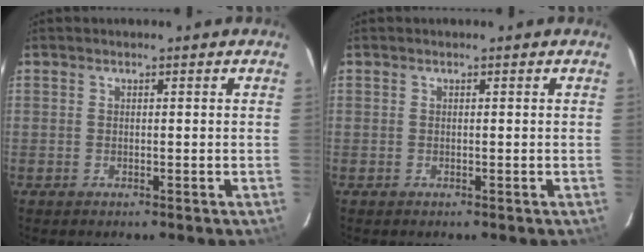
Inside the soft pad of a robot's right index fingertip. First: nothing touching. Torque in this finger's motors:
{"motor_torque": [0.01, 0.00, 0.13, 0.01]}